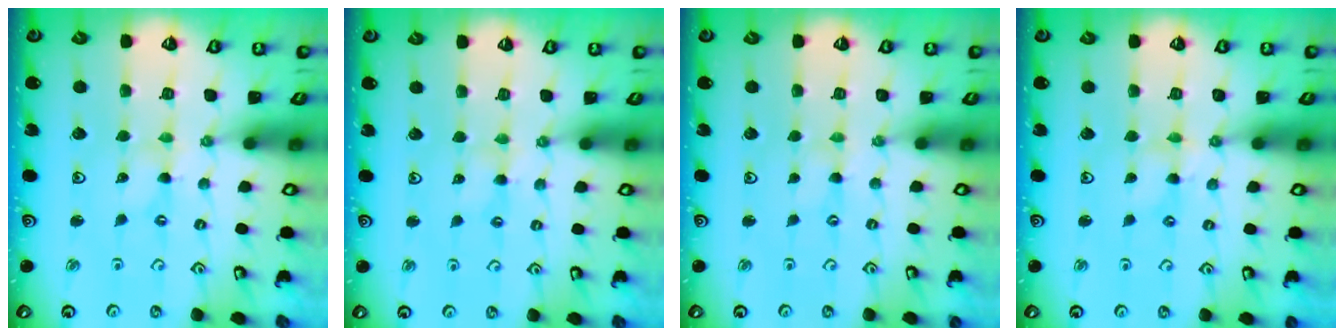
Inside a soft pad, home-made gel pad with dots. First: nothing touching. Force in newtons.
{"total": 1.9, "press": 1.9, "slide": 0.3}
{"total": 0.0}
{"total": 1.7, "press": 1.6, "slide": 0.3}